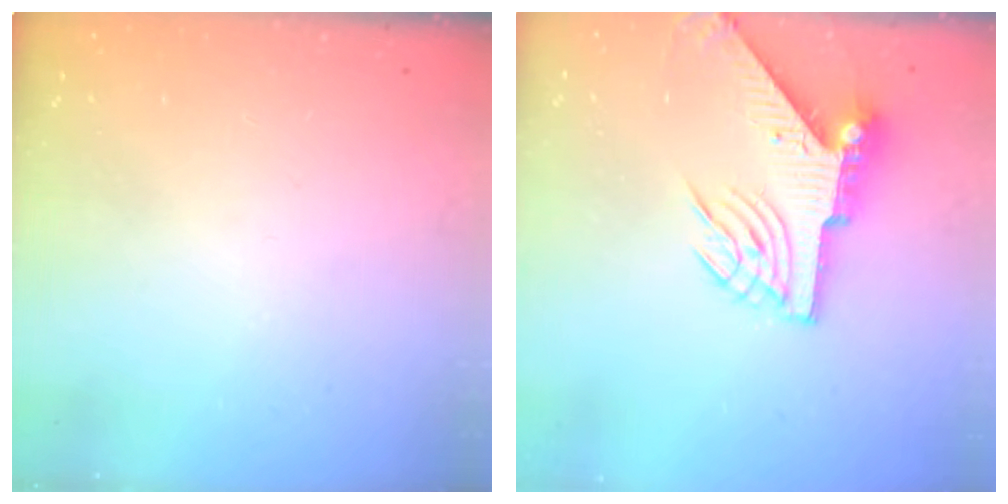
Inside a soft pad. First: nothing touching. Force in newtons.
{"total": 7.8, "press": 7.7, "slide": 1.3}